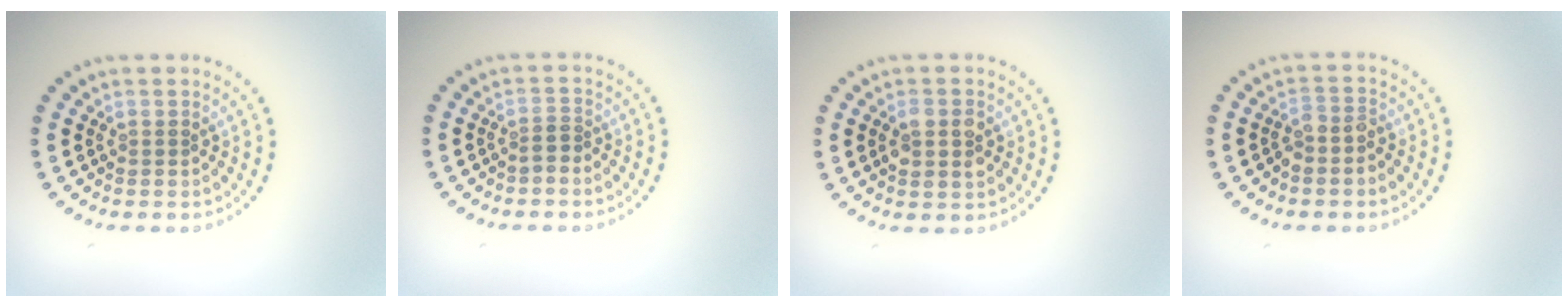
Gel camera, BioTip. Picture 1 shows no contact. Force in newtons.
{"total": 0.9, "press": 0.7, "slide": 0.6}
{"total": 2.9, "press": 2.9, "slide": 0.2}
{"total": 1.9, "press": 1.6, "slide": 1.0}